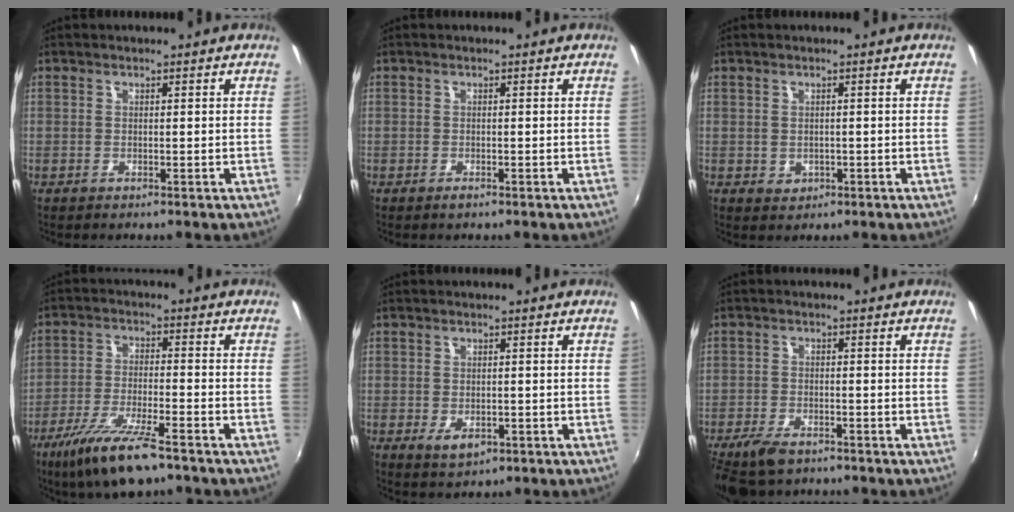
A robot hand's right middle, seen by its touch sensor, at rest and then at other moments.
{"total": 1.2, "force": [-0.9, 0.4, 0.7], "torque": [-0.011, -0.002, -0.018]}
{"total": 1.6, "force": [-0.1, 1.5, 0.7], "torque": [-0.009, 0.002, 0.002]}
{"total": 12.4, "force": [-8.6, 2.7, 8.5], "torque": [-0.185, -0.030, -0.156]}
{"total": 3.8, "force": [-1.3, 2.2, 2.7], "torque": [-0.050, -0.009, -0.017]}
{"total": 7.2, "force": [-5.4, 2.9, 3.7], "torque": [-0.099, -0.014, -0.099]}